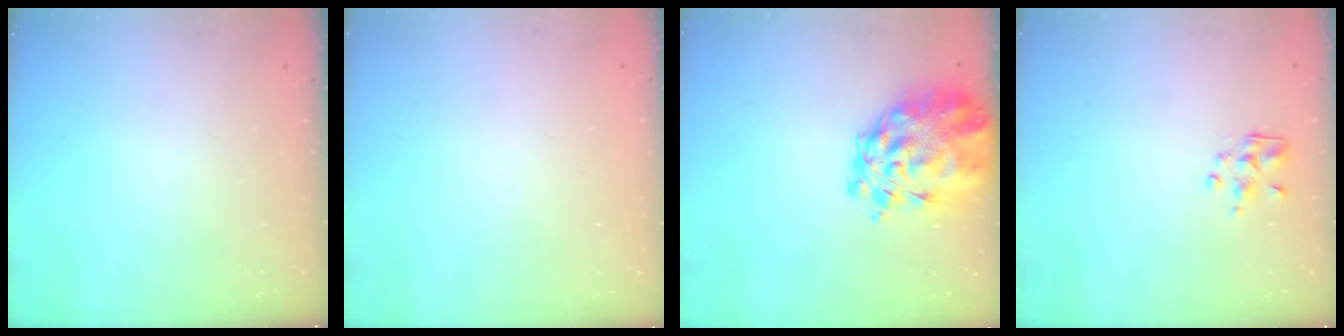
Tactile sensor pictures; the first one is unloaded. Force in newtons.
{"total": 1.9, "press": 1.9, "slide": 0.2}
{"total": 10.4, "press": 9.8, "slide": 3.5}
{"total": 2.5, "press": 2.5, "slide": 0.2}